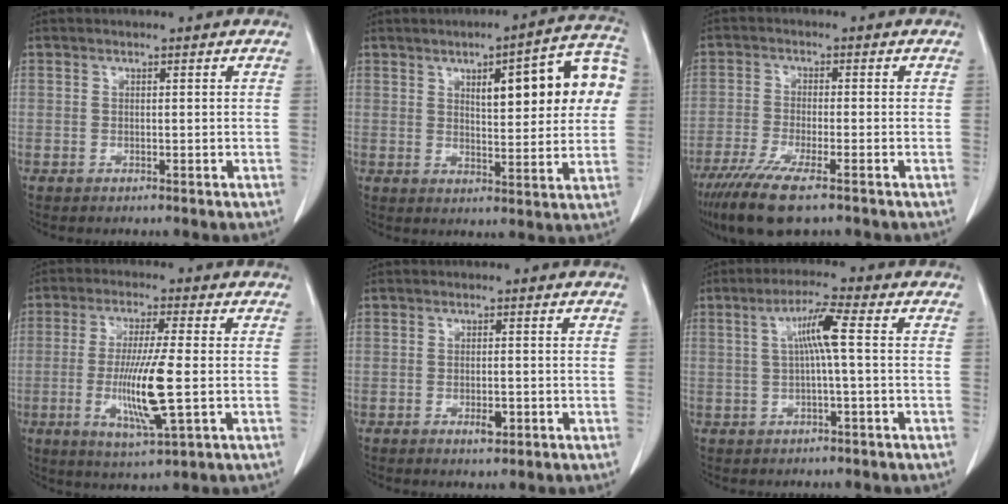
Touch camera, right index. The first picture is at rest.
{"total": 14.6, "force": [3.9, 3.5, 13.7], "torque": [-0.172, 0.030, 0.049]}
{"total": 9.8, "force": [-6.8, 1.4, 6.9], "torque": [-0.123, -0.024, -0.112]}
{"total": 10.9, "force": [-1.7, 0.4, 10.8], "torque": [-0.209, -0.018, -0.034]}
{"total": 2.0, "force": [-0.8, 0.7, 1.7], "torque": [-0.028, -0.001, -0.010]}
{"total": 5.5, "force": [0.7, -0.4, 5.4], "torque": [-0.101, 0.014, 0.015]}